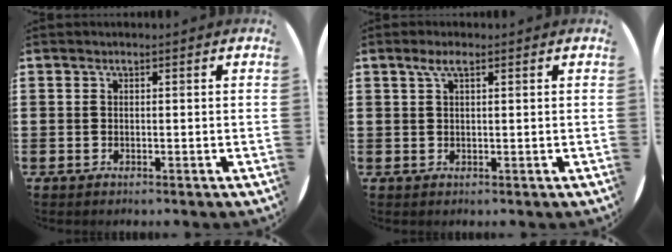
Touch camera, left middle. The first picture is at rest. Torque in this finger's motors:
{"motor_torque": [0.55, -0.36, 0.04, 0.01]}